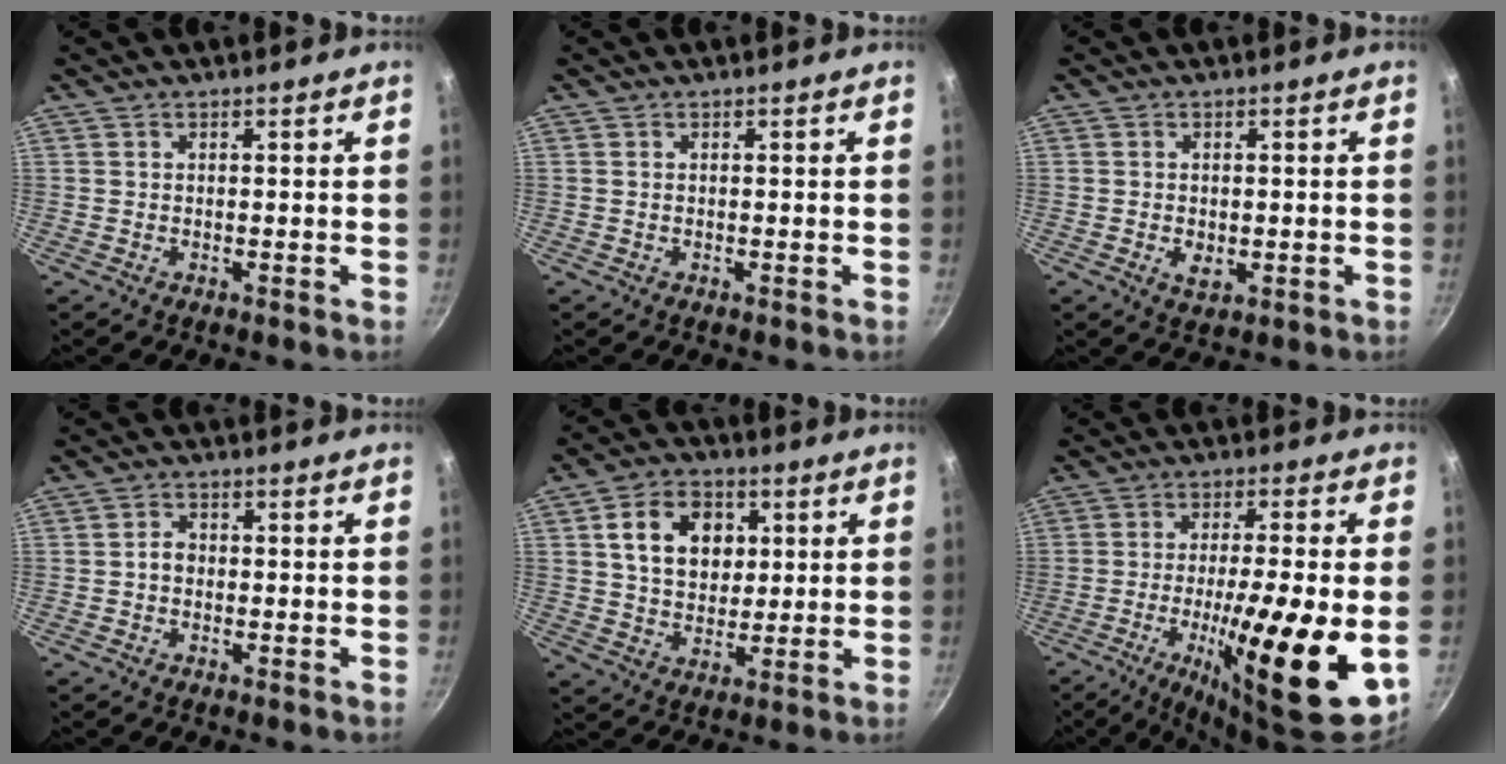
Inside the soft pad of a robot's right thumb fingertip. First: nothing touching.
{"total": 0.0}
{"total": 3.2, "force": [-0.6, 2.0, 2.4], "torque": [-0.039, -0.006, -0.003]}
{"total": 2.2, "force": [-0.3, 1.8, 1.3], "torque": [-0.015, 0.011, -0.007]}
{"total": 11.8, "force": [3.0, 8.8, 7.2], "torque": [-0.092, 0.001, 0.048]}
{"total": 19.8, "force": [-4.3, 4.2, 18.8], "torque": [-0.292, 0.006, -0.065]}